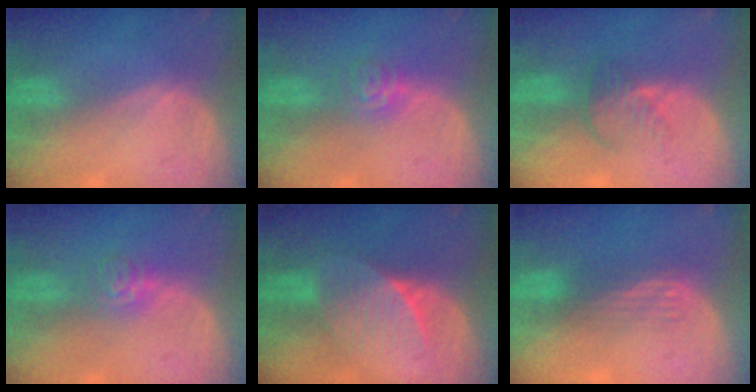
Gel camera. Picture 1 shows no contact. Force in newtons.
{"total": 3.7, "press": 3.6, "slide": 0.9}
{"total": 3.8, "press": 3.5, "slide": 1.5}
{"total": 3.7, "press": 3.6, "slide": 0.9}
{"total": 6.7, "press": 6.3, "slide": 2.4}
{"total": 2.9, "press": 2.7, "slide": 1.2}